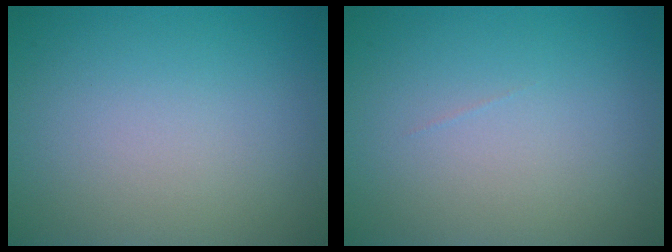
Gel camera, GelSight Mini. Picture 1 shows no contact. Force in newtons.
{"total": 0.0}